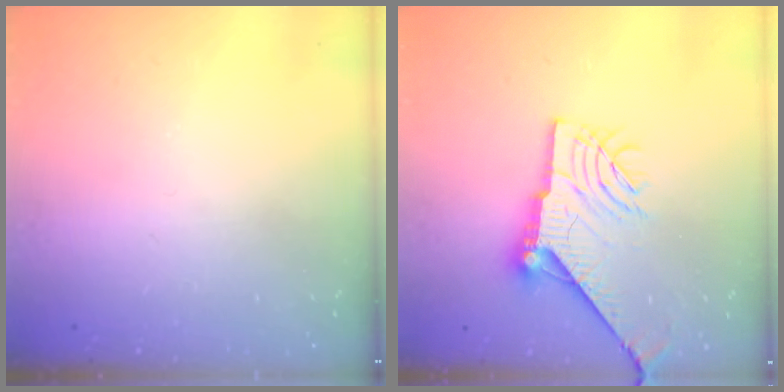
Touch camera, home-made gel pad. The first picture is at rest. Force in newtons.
{"total": 14.0, "press": 13.9, "slide": 0.9}